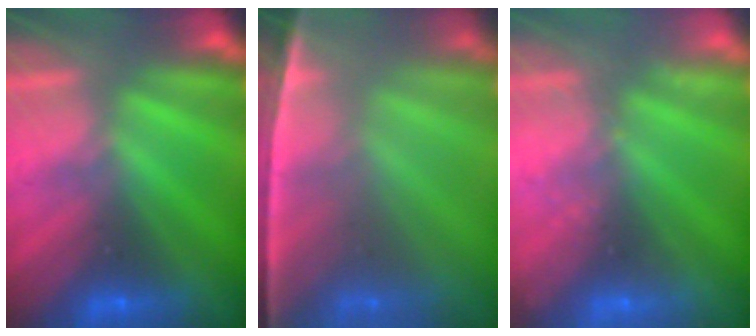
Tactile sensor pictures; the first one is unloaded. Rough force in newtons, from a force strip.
{"total": 7.0}
{"total": 2.3}